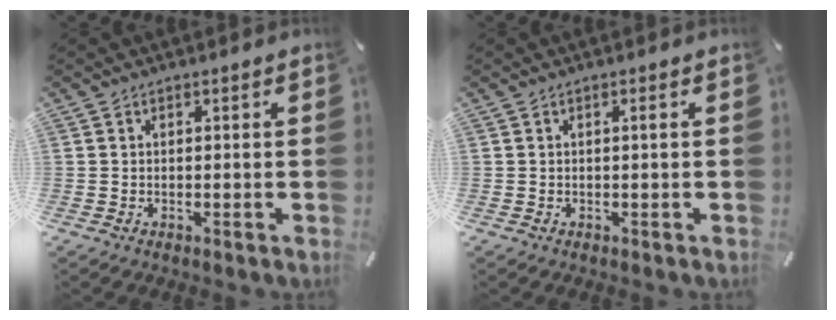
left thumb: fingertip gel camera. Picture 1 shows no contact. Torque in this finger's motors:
{"motor_torque": [-0.33, -0.12, 0.17, -0.21, 0.06]}